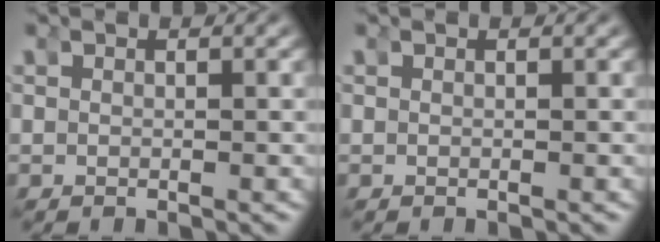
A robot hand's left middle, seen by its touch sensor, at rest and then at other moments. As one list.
[{"total": 0.0}]